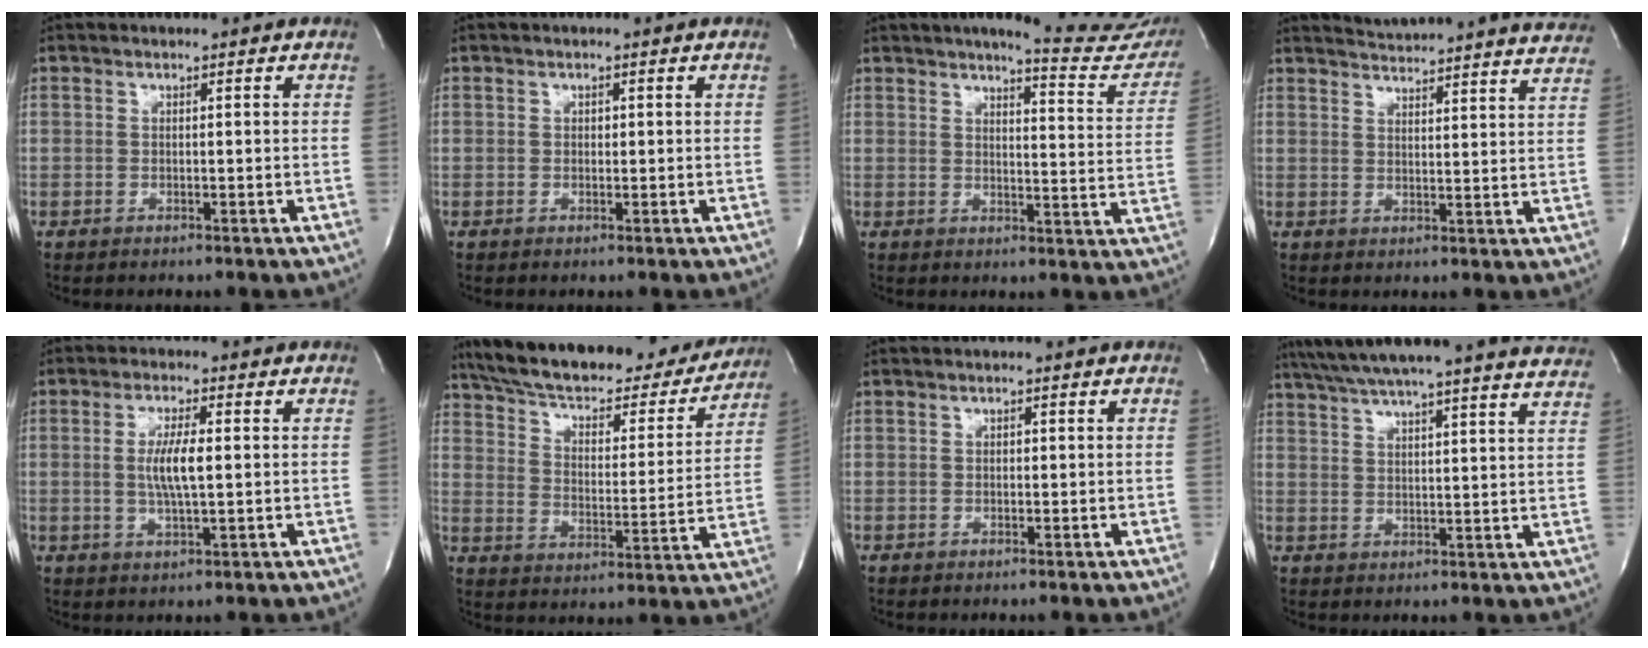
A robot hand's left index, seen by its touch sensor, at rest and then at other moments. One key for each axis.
{"total": 0.7, "fx": 0.1, "fy": 0.5, "fz": 0.5, "tx": -0.008, "ty": 0.000, "tz": 0.001}
{"total": 16.3, "fx": 14.9, "fy": 2.2, "fz": 6.3, "tx": -0.065, "ty": -0.066, "tz": 0.157}
{"total": 21.4, "fx": 20.6, "fy": 1.0, "fz": 5.6, "tx": -0.086, "ty": -0.072, "tz": 0.241}
{"total": 5.5, "fx": 0.2, "fy": 0.8, "fz": 5.4, "tx": -0.110, "ty": -0.002, "tz": 0.003}
{"total": 27.4, "fx": 23.8, "fy": 7.6, "fz": 11.4, "tx": -0.191, "ty": -0.005, "tz": 0.320}
{"total": 0.5, "fx": 0.0, "fy": 0.4, "fz": 0.4, "tx": -0.007, "ty": 0.000, "tz": 0.000}
{"total": 29.3, "fx": 26.6, "fy": 1.2, "fz": 12.2, "tx": -0.208, "ty": -0.041, "tz": 0.332}